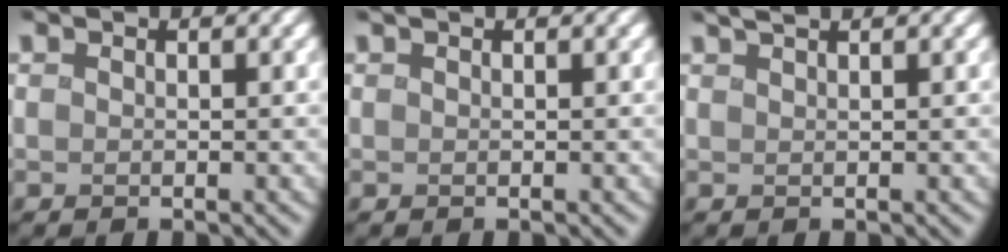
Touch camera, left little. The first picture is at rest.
{"total": 0.9, "force": [0.7, 0.3, 0.4], "torque": [0.001, 0.001, 0.001]}
{"total": 2.7, "force": [2.1, 0.7, 1.5], "torque": [-0.002, 0.014, 0.011]}